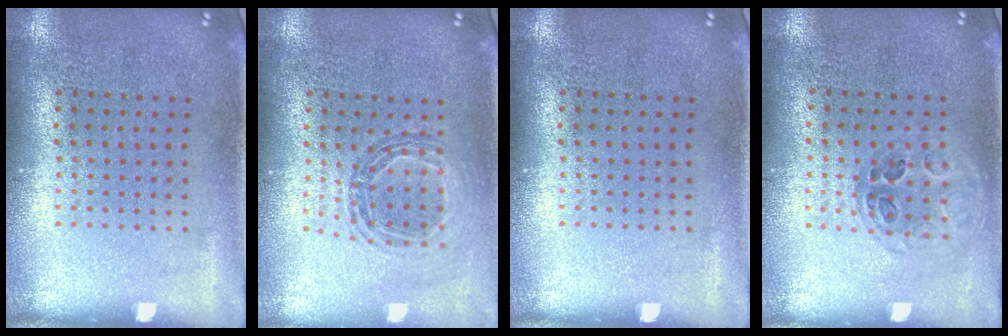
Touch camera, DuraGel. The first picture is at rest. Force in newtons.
{"total": 0.9, "press": 0.9, "slide": 0.2}
{"total": 0.0}
{"total": 1.0, "press": 0.9, "slide": 0.4}